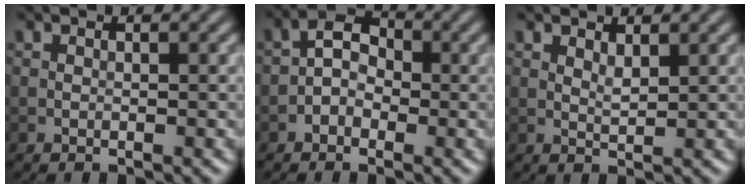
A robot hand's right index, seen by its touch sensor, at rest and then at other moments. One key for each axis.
{"total": 2.6, "fx": -1.0, "fy": 1.9, "fz": 1.6, "tx": -0.021, "ty": 0.012, "tz": -0.026}
{"total": 1.2, "fx": 0.9, "fy": 0.4, "fz": 0.7, "tx": -0.017, "ty": -0.001, "tz": 0.017}